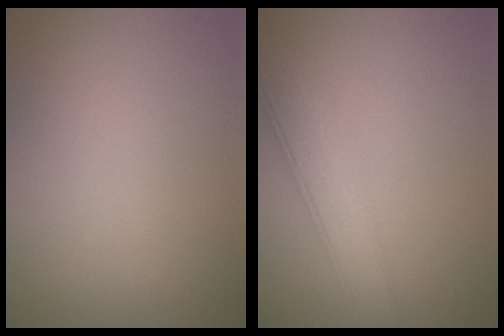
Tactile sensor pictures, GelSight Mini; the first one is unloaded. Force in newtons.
{"total": 4.6, "press": 4.6, "slide": 0.3}